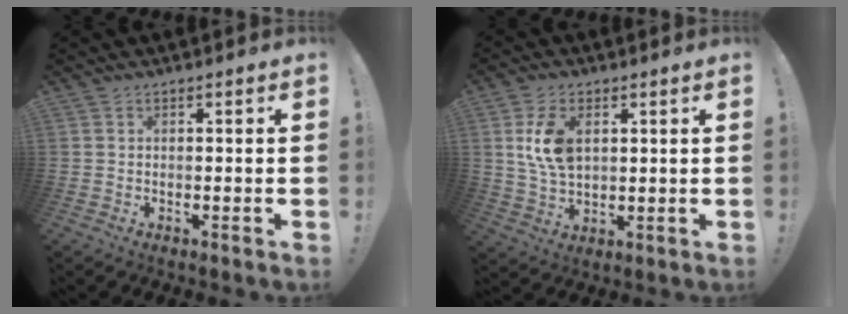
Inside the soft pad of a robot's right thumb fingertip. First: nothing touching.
{"total": 10.9, "force": [3.2, 7.0, 7.7], "torque": [-0.144, -0.003, 0.058]}